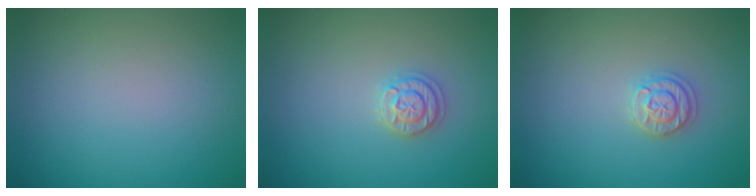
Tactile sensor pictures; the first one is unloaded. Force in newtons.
{"total": 1.8, "press": 1.8, "slide": 0.1}
{"total": 1.8, "press": 1.8, "slide": 0.1}